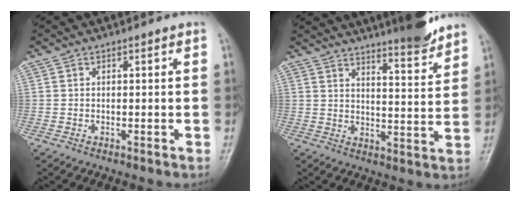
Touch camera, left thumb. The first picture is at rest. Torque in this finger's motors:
{"motor_torque": [0.75, 0.01, 1.38, -1.39, 0.08]}